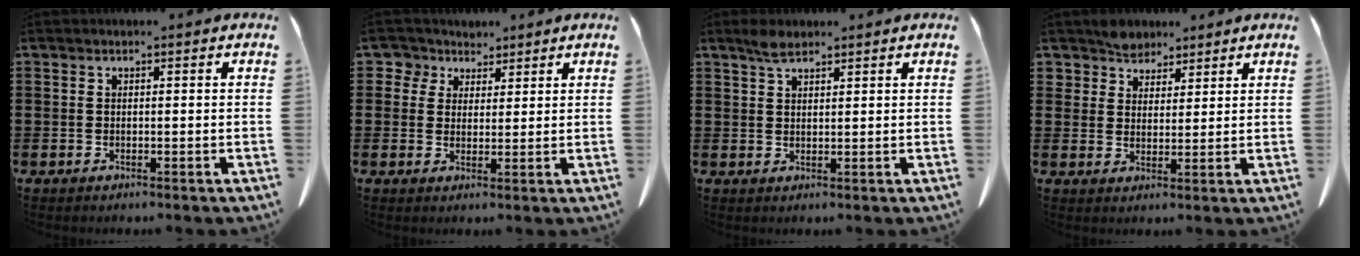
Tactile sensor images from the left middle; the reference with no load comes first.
{"total": 4.2, "force": [2.7, 3.1, 0.6], "torque": [-0.035, 0.005, 0.048]}
{"total": 2.7, "force": [2.0, 0.9, 1.6], "torque": [-0.037, 0.003, 0.037]}
{"total": 4.2, "force": [3.8, 1.9, 0.0], "torque": [-0.017, -0.004, 0.074]}